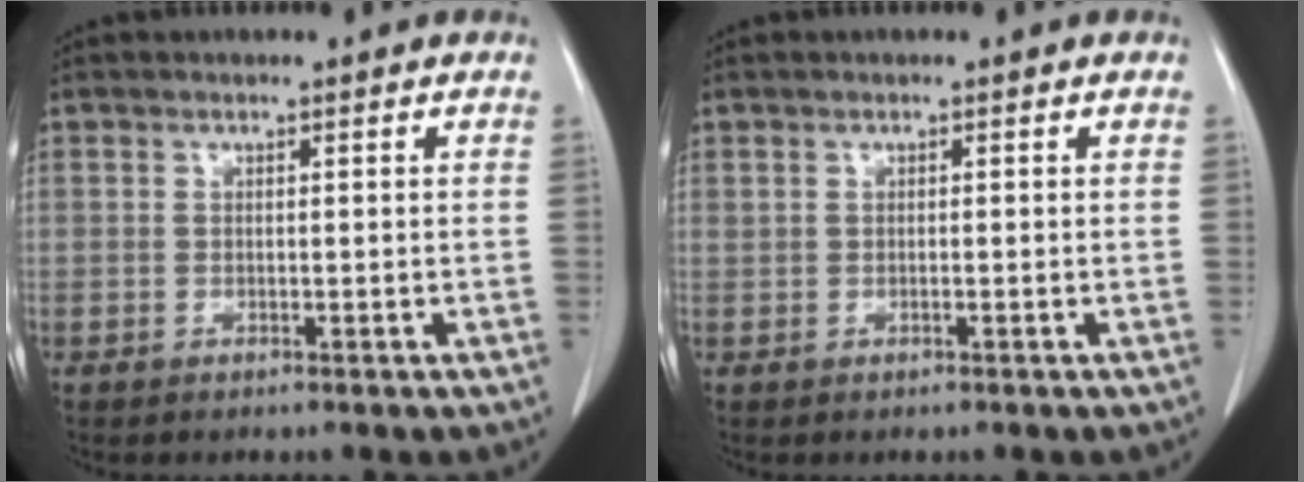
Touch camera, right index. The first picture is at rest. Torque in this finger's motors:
{"motor_torque": [-0.02, 0.15, 0.01, 0.03]}